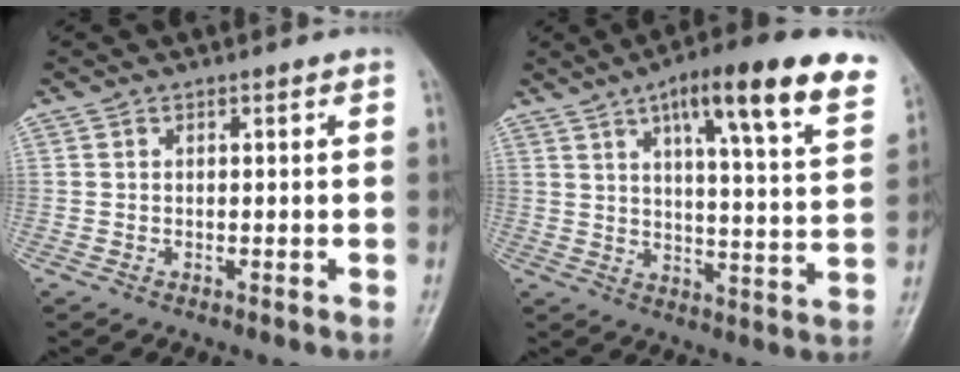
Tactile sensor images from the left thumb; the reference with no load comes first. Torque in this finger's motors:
{"motor_torque": [0.51, 0.49, 1.57, -1.19, 0.10]}